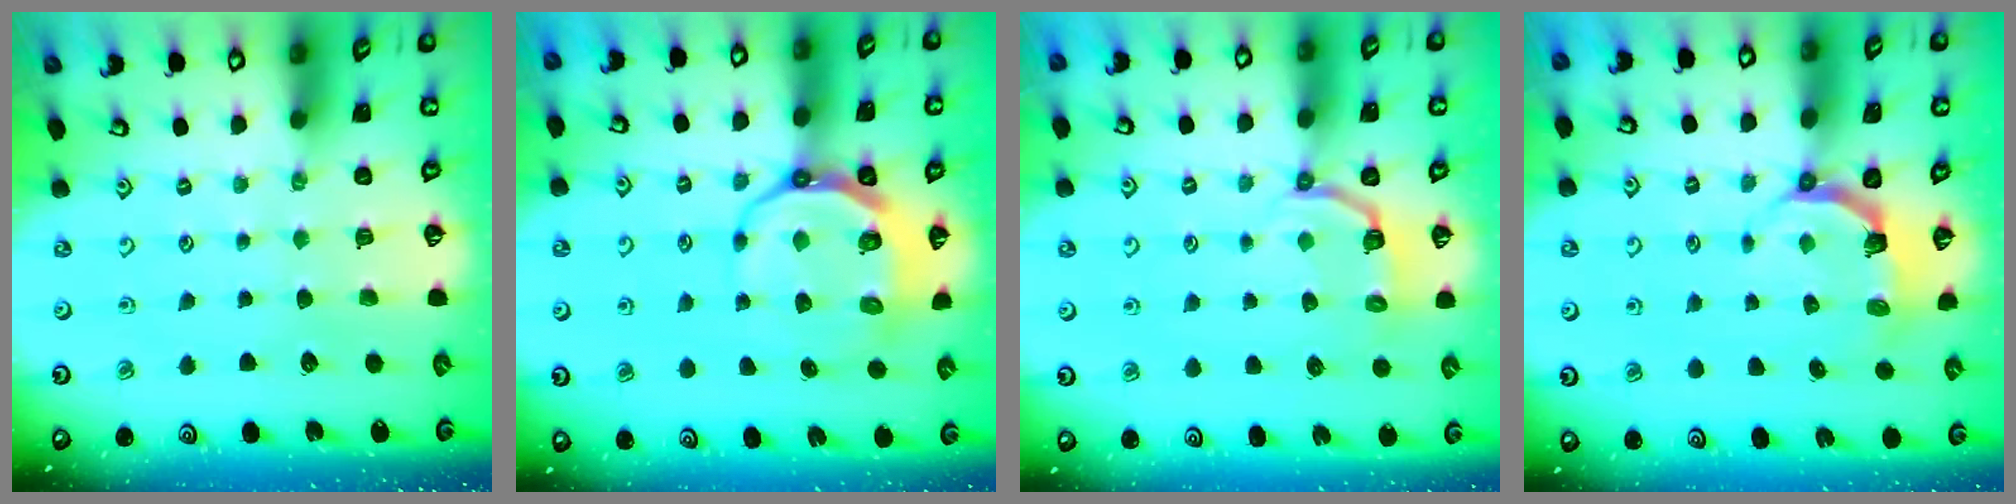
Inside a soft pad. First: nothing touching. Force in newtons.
{"total": 9.5, "press": 8.8, "slide": 3.6}
{"total": 4.0, "press": 2.6, "slide": 3.0}
{"total": 4.6, "press": 3.0, "slide": 3.5}